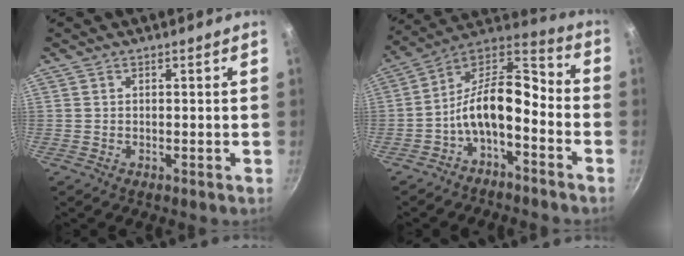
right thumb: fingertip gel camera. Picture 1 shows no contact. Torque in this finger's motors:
{"motor_torque": [1.78, 1.68, 1.25, -0.69, 0.22]}